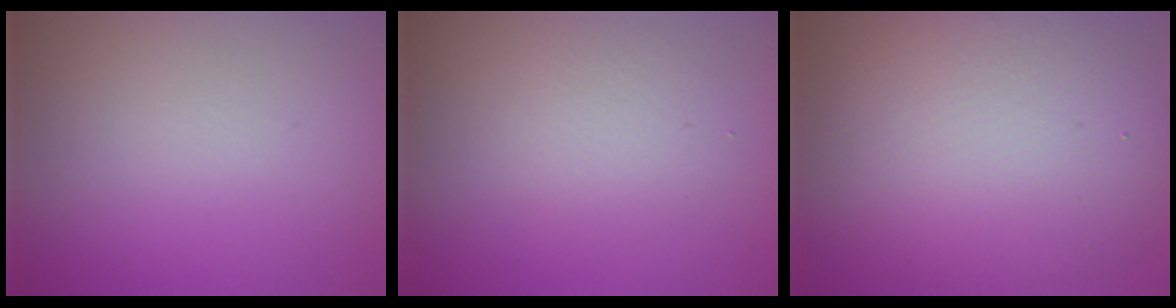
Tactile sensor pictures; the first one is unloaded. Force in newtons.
{"total": 2.4, "press": 2.4, "slide": 0.1}
{"total": 11.6, "press": 11.5, "slide": 1.0}